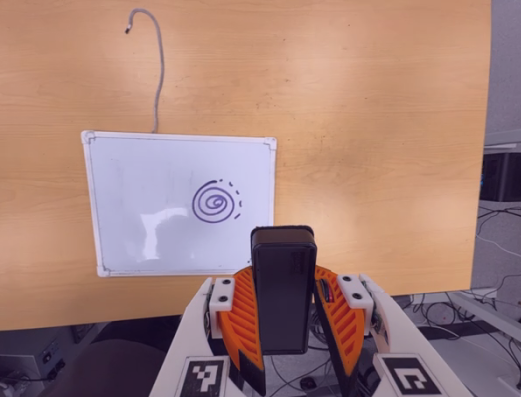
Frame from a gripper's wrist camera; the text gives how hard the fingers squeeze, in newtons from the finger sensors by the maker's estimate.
{"total": 7.2, "left": 6.5, "right": 8.0}